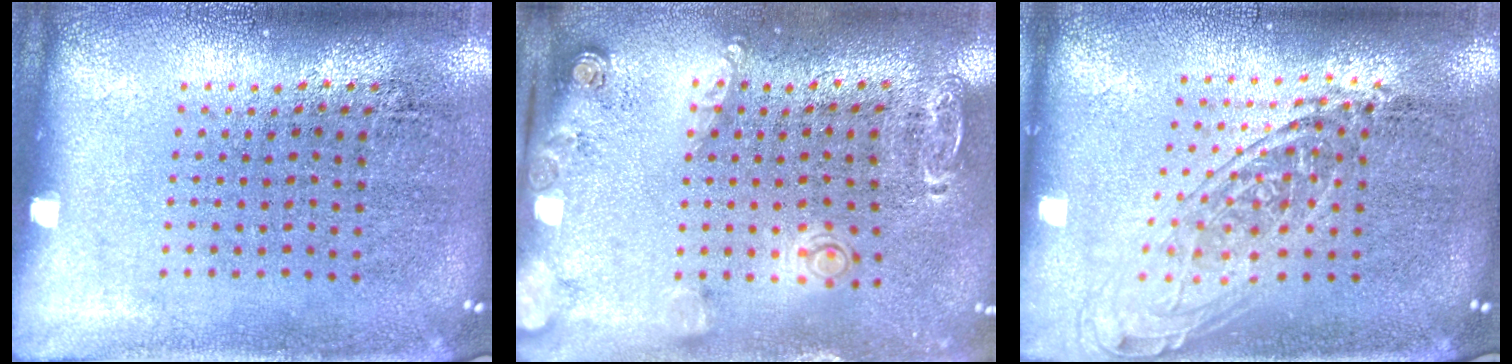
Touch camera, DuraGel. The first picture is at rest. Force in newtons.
{"total": 1.5, "press": 1.5, "slide": 0.3}
{"total": 1.8, "press": 1.4, "slide": 1.0}